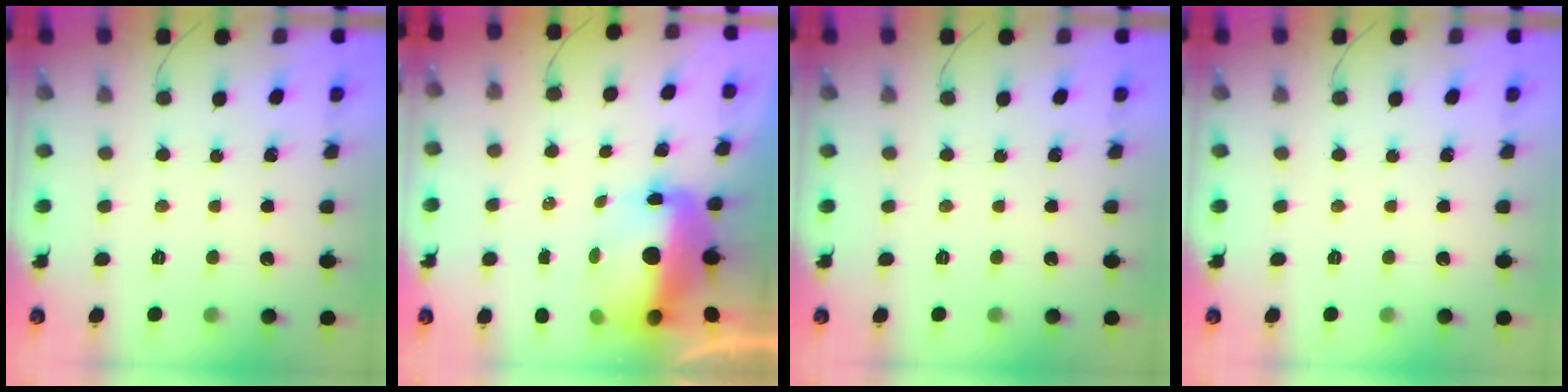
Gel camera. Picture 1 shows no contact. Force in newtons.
{"total": 11.6, "press": 11.4, "slide": 2.4}
{"total": 0.0}
{"total": 0.0}